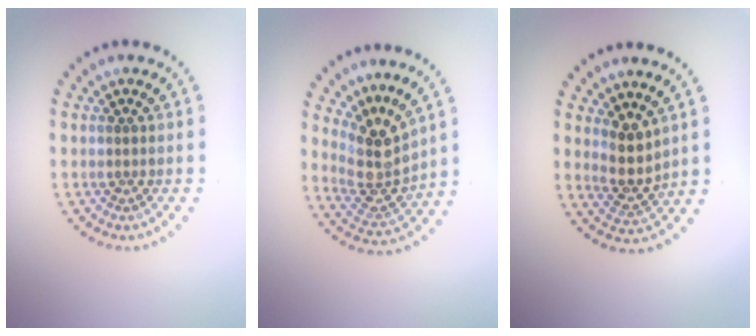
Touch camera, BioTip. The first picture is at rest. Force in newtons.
{"total": 4.1, "press": 2.9, "slide": 2.9}
{"total": 2.7, "press": 2.3, "slide": 1.5}